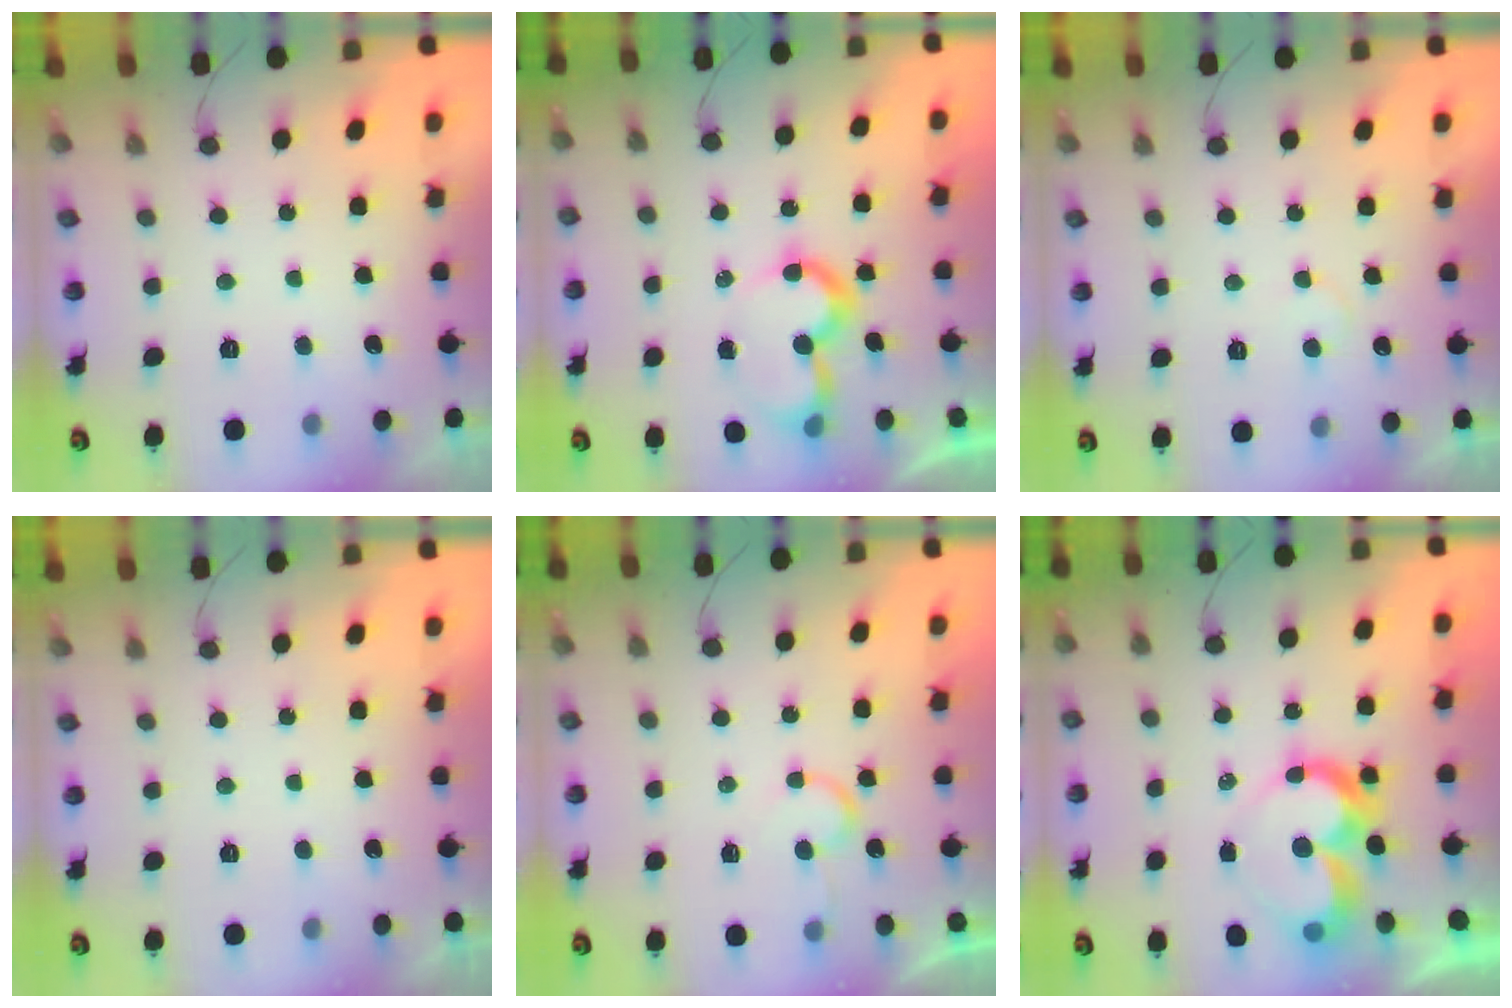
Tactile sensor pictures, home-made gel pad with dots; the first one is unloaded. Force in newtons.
{"total": 7.8, "press": 7.8, "slide": 0.8}
{"total": 3.3, "press": 3.3, "slide": 0.3}
{"total": 1.7, "press": 1.7, "slide": 0.1}
{"total": 5.0, "press": 5.0, "slide": 0.5}
{"total": 10.4, "press": 10.4, "slide": 0.7}